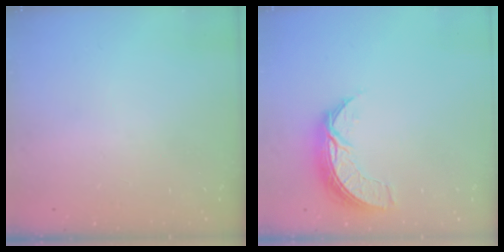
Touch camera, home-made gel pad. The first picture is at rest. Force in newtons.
{"total": 8.2, "press": 8.1, "slide": 0.6}